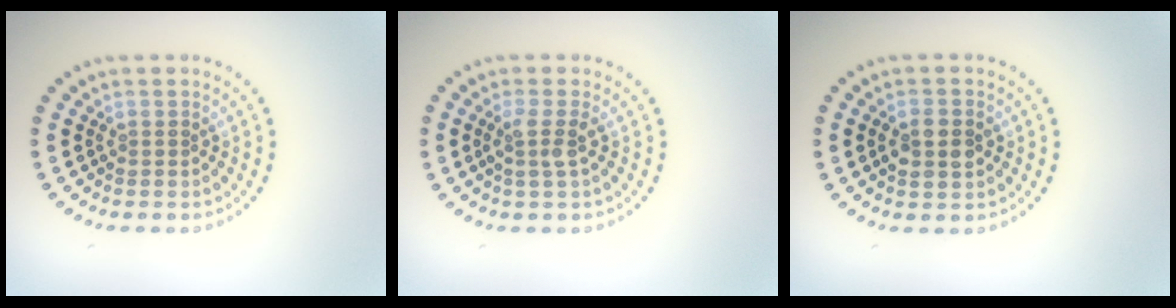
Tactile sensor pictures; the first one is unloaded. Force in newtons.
{"total": 1.9, "press": 1.3, "slide": 1.3}
{"total": 2.8, "press": 2.8, "slide": 0.2}